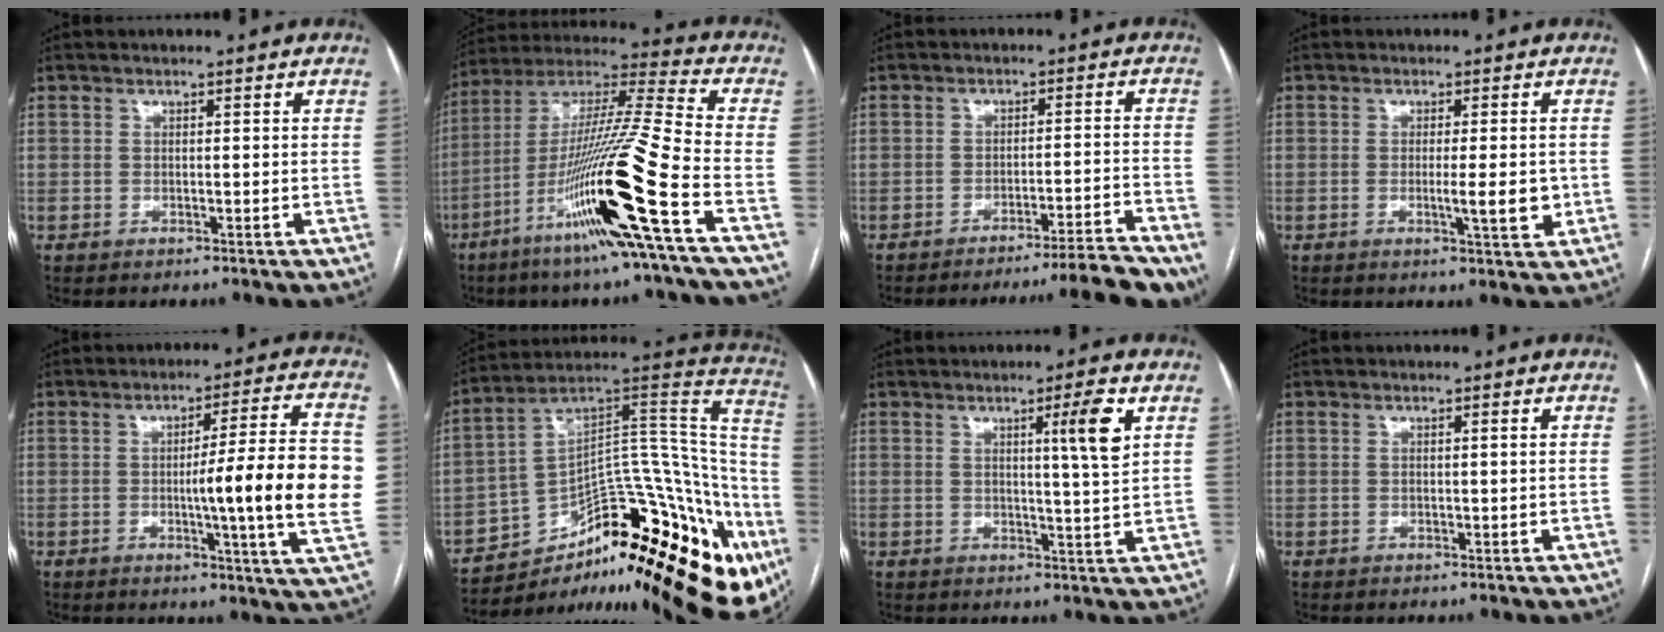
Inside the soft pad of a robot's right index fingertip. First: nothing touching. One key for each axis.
{"total": 22.0, "fx": -9.2, "fy": -1.7, "fz": 19.9, "tx": -0.383, "ty": -0.034, "tz": -0.178}
{"total": 12.1, "fx": -11.0, "fy": -1.7, "fz": 4.7, "tx": -0.040, "ty": -0.004, "tz": -0.154}
{"total": 4.7, "fx": -0.8, "fy": 0.5, "fz": 4.6, "tx": -0.072, "ty": -0.006, "tz": -0.009}
{"total": 15.7, "fx": -1.1, "fy": -0.7, "fz": 15.6, "tx": -0.209, "ty": -0.005, "tz": -0.022}
{"total": 35.8, "fx": -19.2, "fy": 15.0, "fz": 26.3, "tx": -0.281, "ty": 0.041, "tz": -0.255}
{"total": 5.8, "fx": 2.3, "fy": -0.9, "fz": 5.3, "tx": -0.080, "ty": -0.007, "tz": 0.033}
{"total": 0.6, "fx": 0.1, "fy": -0.1, "fz": 0.6, "tx": -0.011, "ty": 0.000, "tz": 0.002}